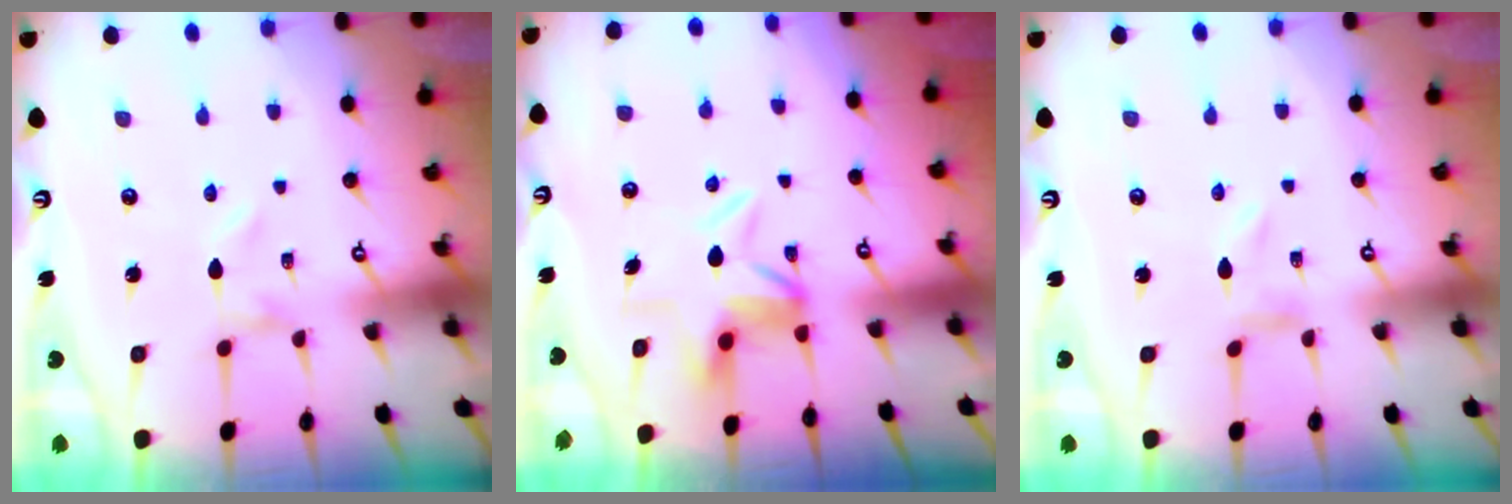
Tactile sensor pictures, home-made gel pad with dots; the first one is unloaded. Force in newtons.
{"total": 4.7, "press": 4.4, "slide": 1.7}
{"total": 0.0}